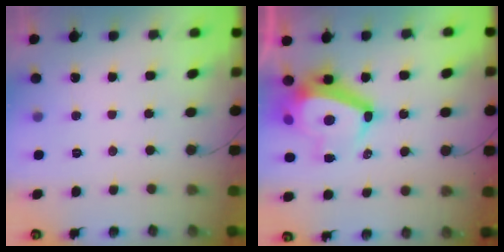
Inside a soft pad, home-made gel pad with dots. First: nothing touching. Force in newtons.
{"total": 10.7, "press": 10.2, "slide": 3.1}